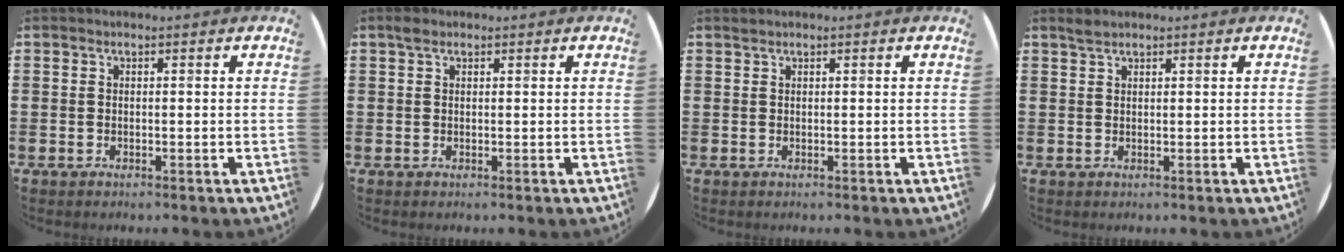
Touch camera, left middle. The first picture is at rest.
{"total": 1.0, "force": [0.8, 0.6, 0.4], "torque": [-0.001, 0.001, 0.013]}
{"total": 0.0}
{"total": 1.2, "force": [1.2, 0.2, 0.4], "torque": [-0.010, 0.002, 0.022]}